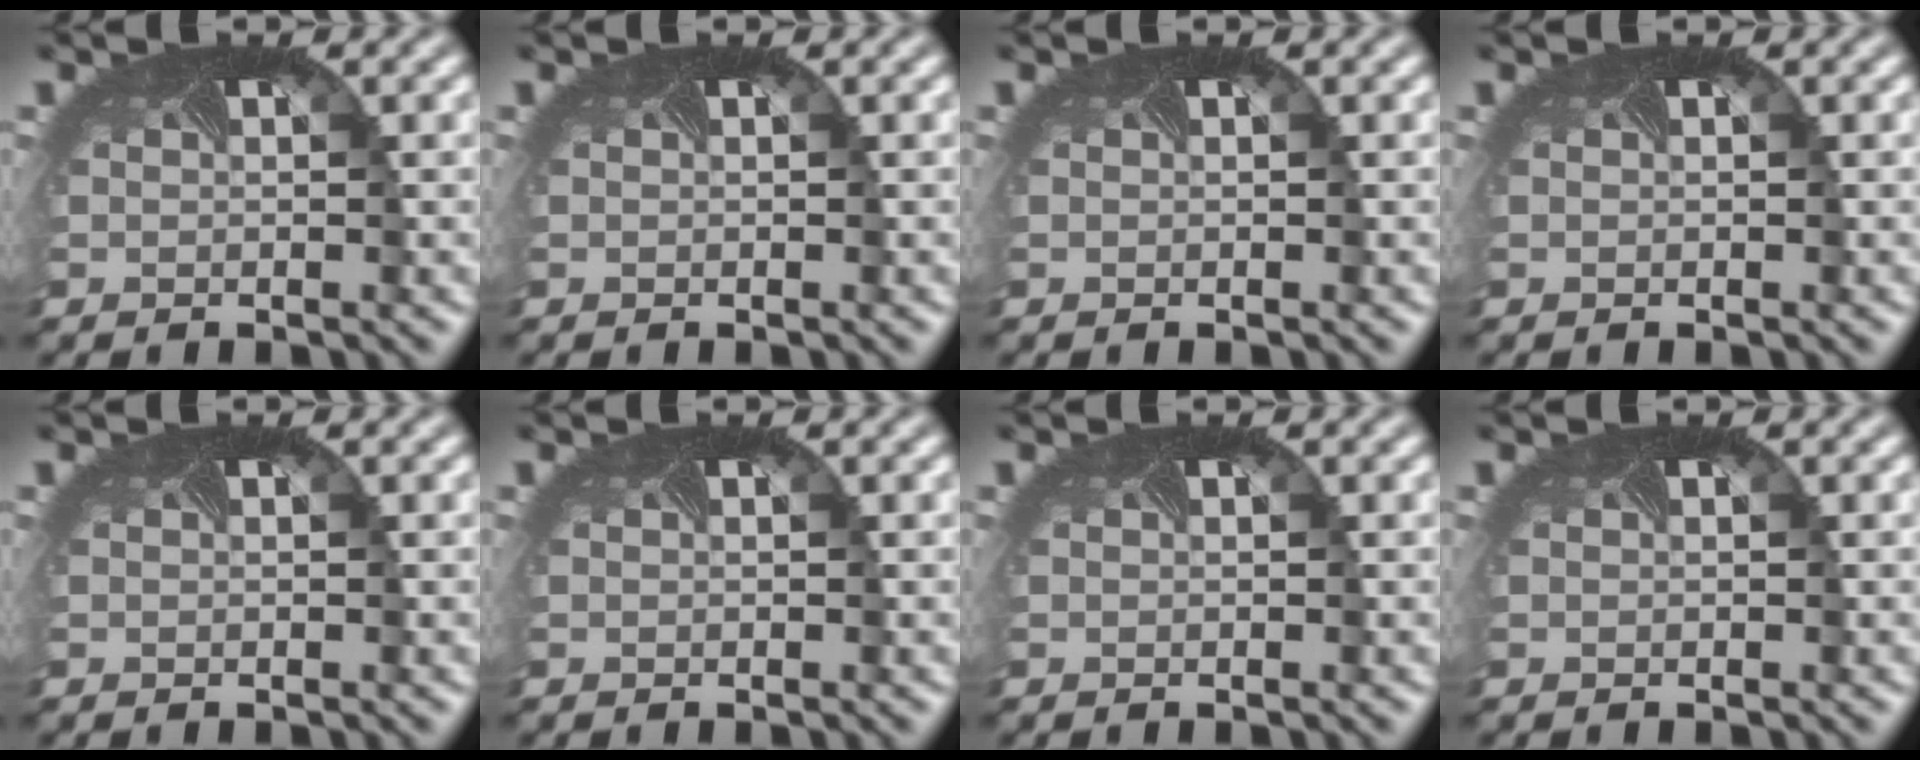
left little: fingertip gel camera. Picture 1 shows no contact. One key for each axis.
{"total": 0.0}
{"total": 0.0}
{"total": 0.0}
{"total": 0.0}
{"total": 0.0}
{"total": 0.0}
{"total": 0.0}